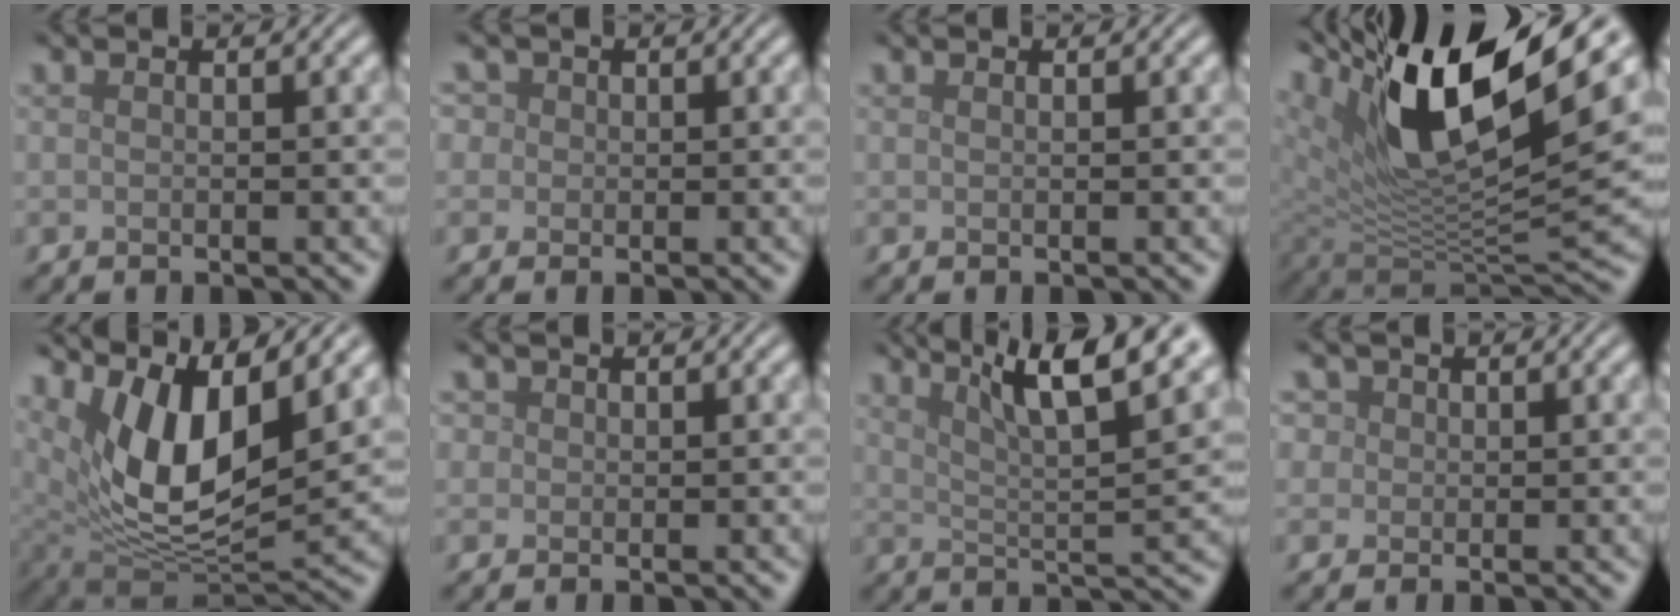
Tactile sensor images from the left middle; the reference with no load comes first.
{"total": 3.5, "force": [1.5, 2.8, 1.4], "torque": [-0.024, 0.019, 0.003]}
{"total": 0.0}
{"total": 14.8, "force": [7.7, 5.7, 11.3], "torque": [-0.219, 0.015, 0.140]}
{"total": 9.8, "force": [4.2, 4.0, 7.9], "torque": [-0.152, -0.011, 0.078]}
{"total": 1.2, "force": [0.4, 1.1, 0.3], "torque": [0.001, 0.001, -0.003]}
{"total": 11.0, "force": [6.8, 2.7, 8.2], "torque": [-0.107, 0.019, 0.087]}
{"total": 3.9, "force": [1.7, 3.1, 1.6], "torque": [-0.033, 0.016, 0.009]}